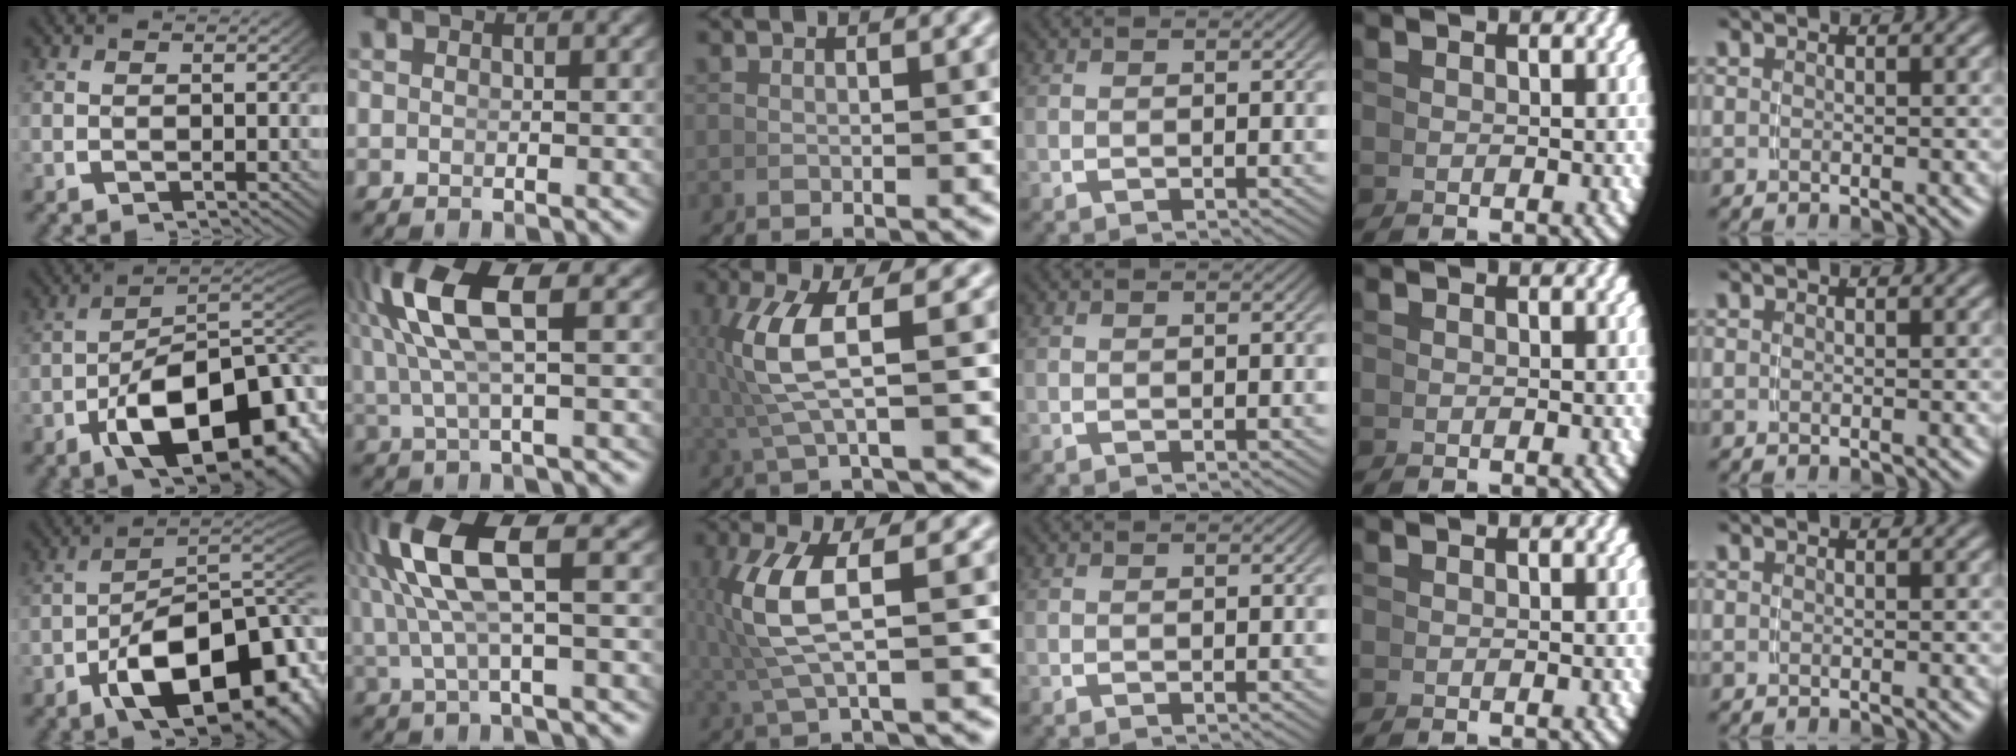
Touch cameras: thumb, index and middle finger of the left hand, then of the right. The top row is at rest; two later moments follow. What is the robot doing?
{"motion": "lift_and_place", "object": "bowl"}